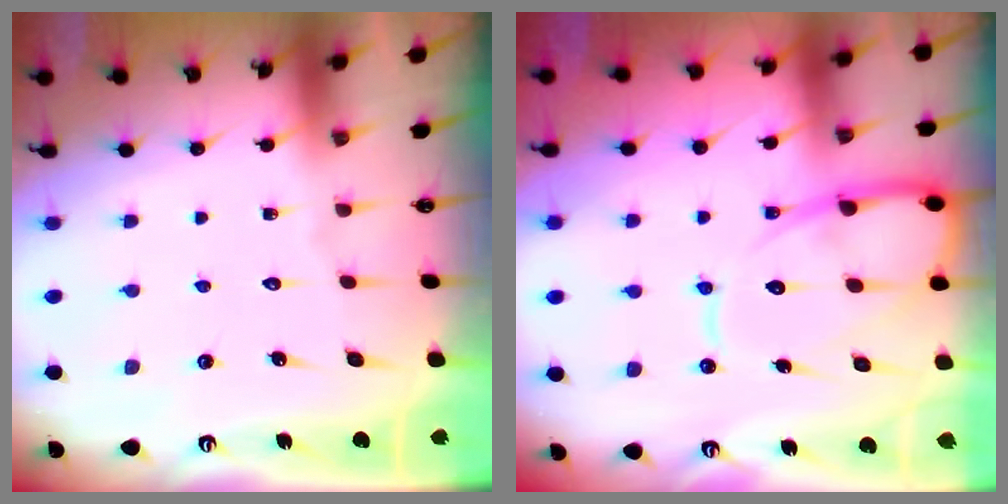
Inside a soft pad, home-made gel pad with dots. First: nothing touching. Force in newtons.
{"total": 12.5, "press": 12.5, "slide": 1.3}